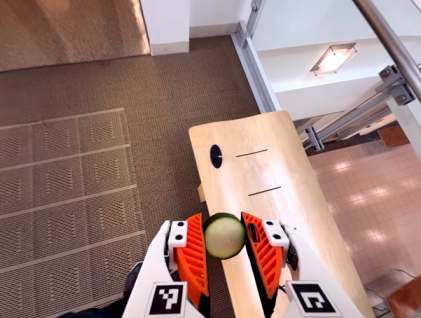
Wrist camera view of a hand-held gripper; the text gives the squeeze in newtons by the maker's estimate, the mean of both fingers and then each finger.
{"total": 10.1, "left": 10.2, "right": 10.1}